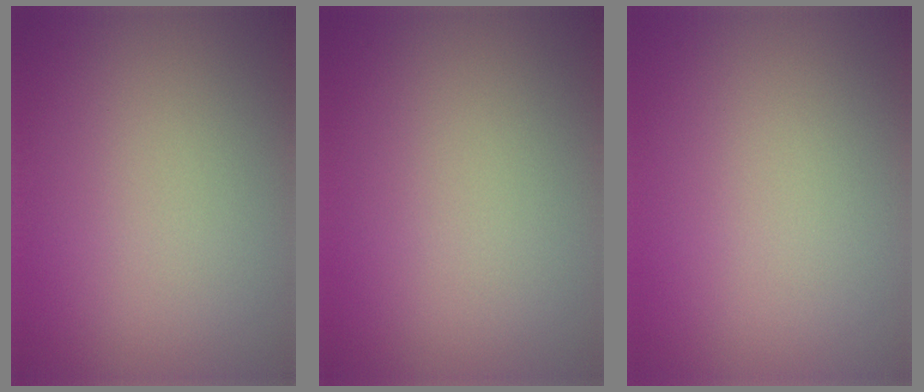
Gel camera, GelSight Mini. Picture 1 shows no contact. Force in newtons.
{"total": 0.0}
{"total": 0.0}